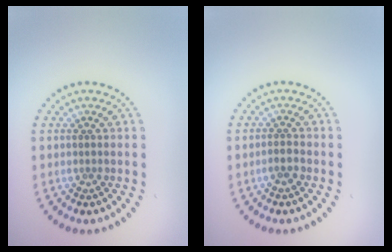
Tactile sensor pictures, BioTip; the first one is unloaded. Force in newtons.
{"total": 1.1, "press": 1.0, "slide": 0.5}